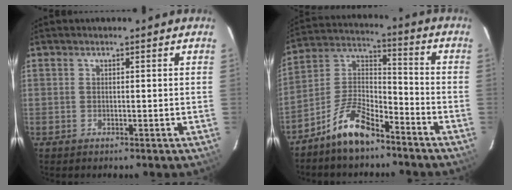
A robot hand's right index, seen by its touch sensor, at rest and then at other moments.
{"total": 11.3, "force": [-8.0, 4.2, 6.7], "torque": [-0.147, 0.034, -0.151]}